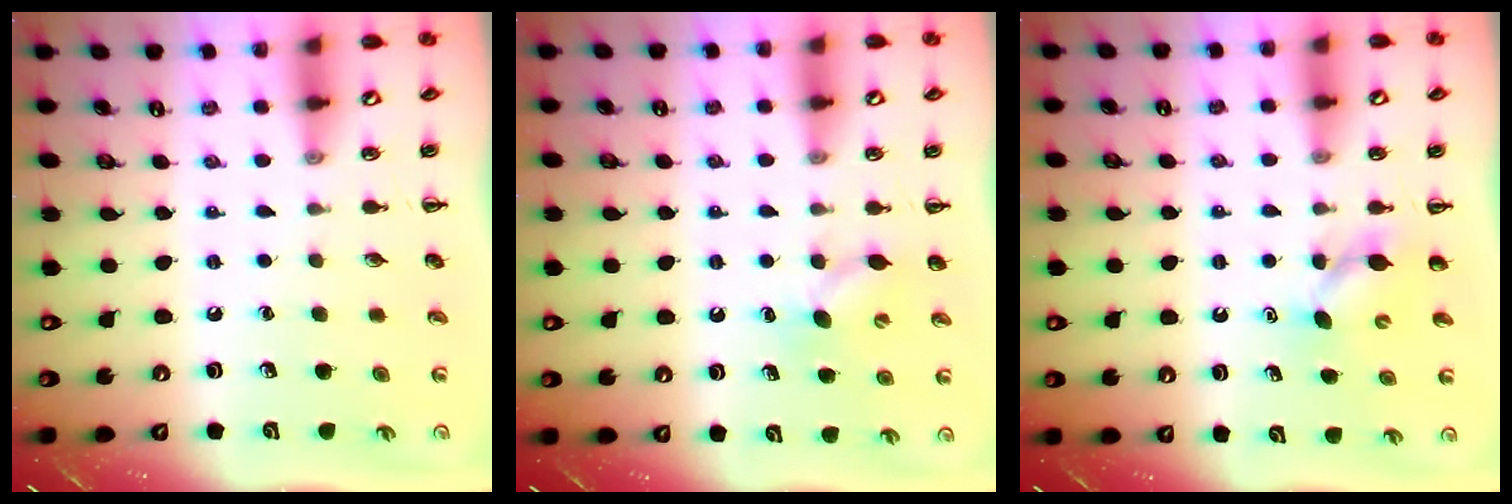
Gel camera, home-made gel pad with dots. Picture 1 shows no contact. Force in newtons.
{"total": 5.4, "press": 5.2, "slide": 1.6}
{"total": 5.0, "press": 4.8, "slide": 1.4}